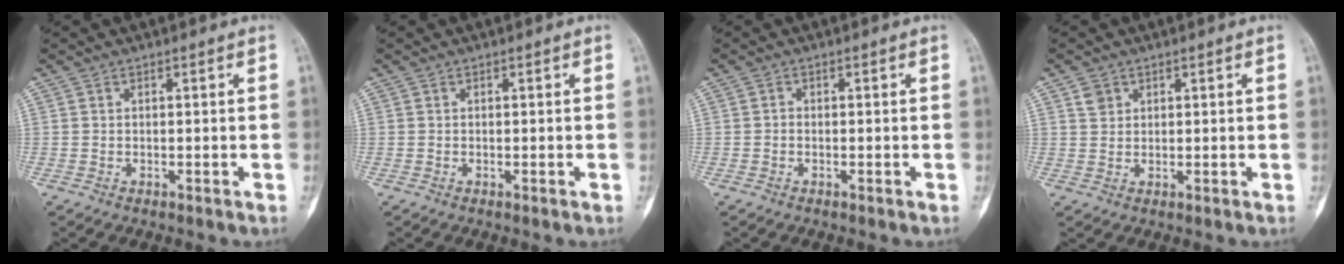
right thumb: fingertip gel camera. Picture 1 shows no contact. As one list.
[{"total": 0.0}, {"total": 0.5, "force": [-0.2, 0.4, 0.3], "torque": [0.000, 0.002, -0.010]}, {"total": 2.3, "force": [1.2, 1.8, 0.7], "torque": [-0.002, -0.003, 0.021]}]